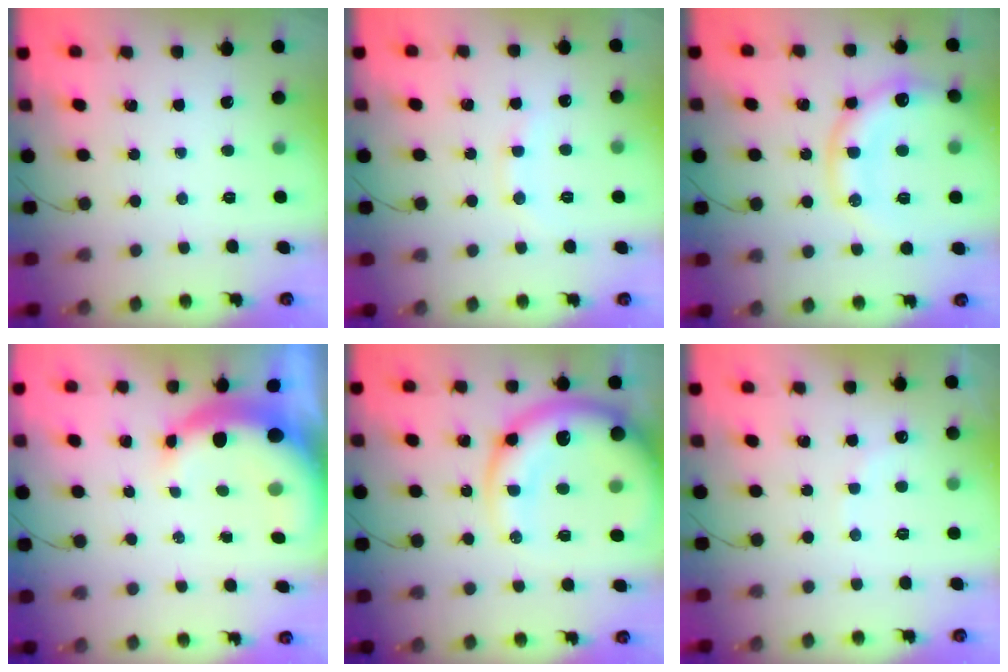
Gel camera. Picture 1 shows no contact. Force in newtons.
{"total": 7.2, "press": 7.0, "slide": 1.6}
{"total": 17.0, "press": 16.8, "slide": 2.4}
{"total": 9.5, "press": 9.4, "slide": 1.8}
{"total": 19.0, "press": 18.5, "slide": 4.3}
{"total": 6.3, "press": 6.2, "slide": 1.1}